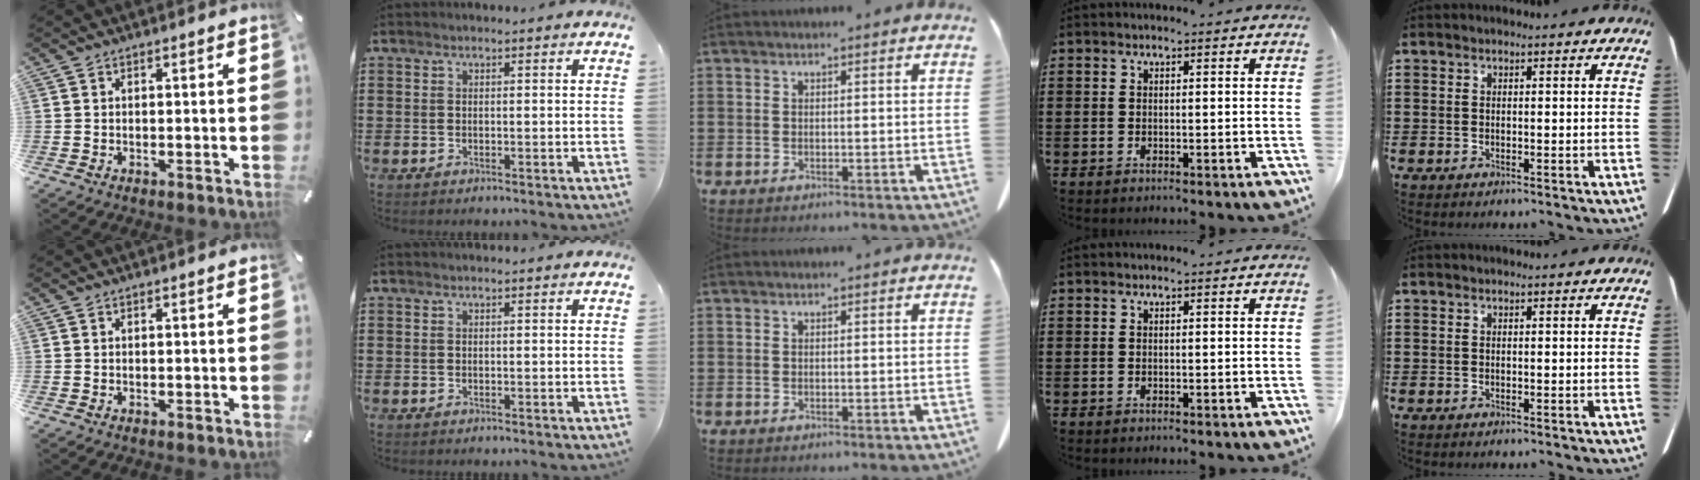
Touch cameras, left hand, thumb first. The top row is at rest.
{}